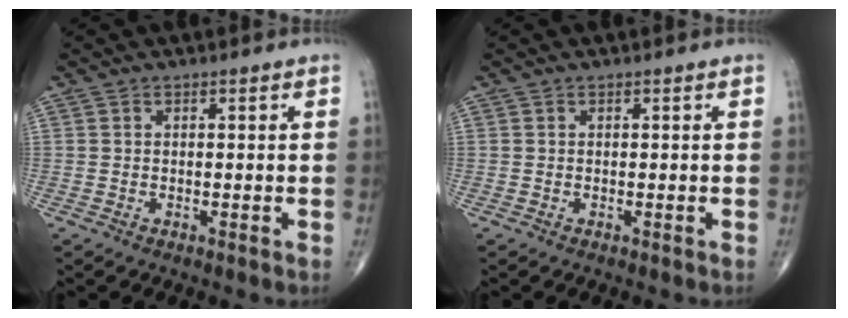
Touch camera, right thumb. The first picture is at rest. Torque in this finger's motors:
{"motor_torque": [0.00, 0.00, 0.02, 0.02, 0.00]}